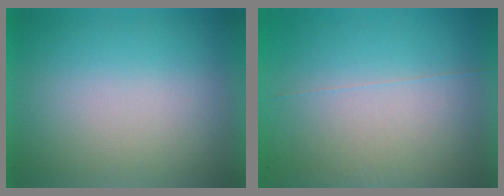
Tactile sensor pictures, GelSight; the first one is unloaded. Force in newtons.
{"total": 6.8}